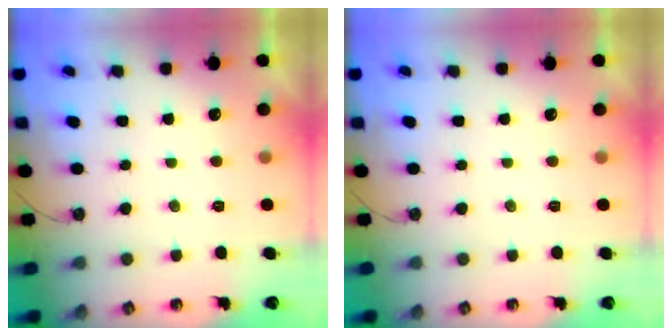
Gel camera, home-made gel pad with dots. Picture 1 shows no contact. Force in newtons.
{"total": 0.0}